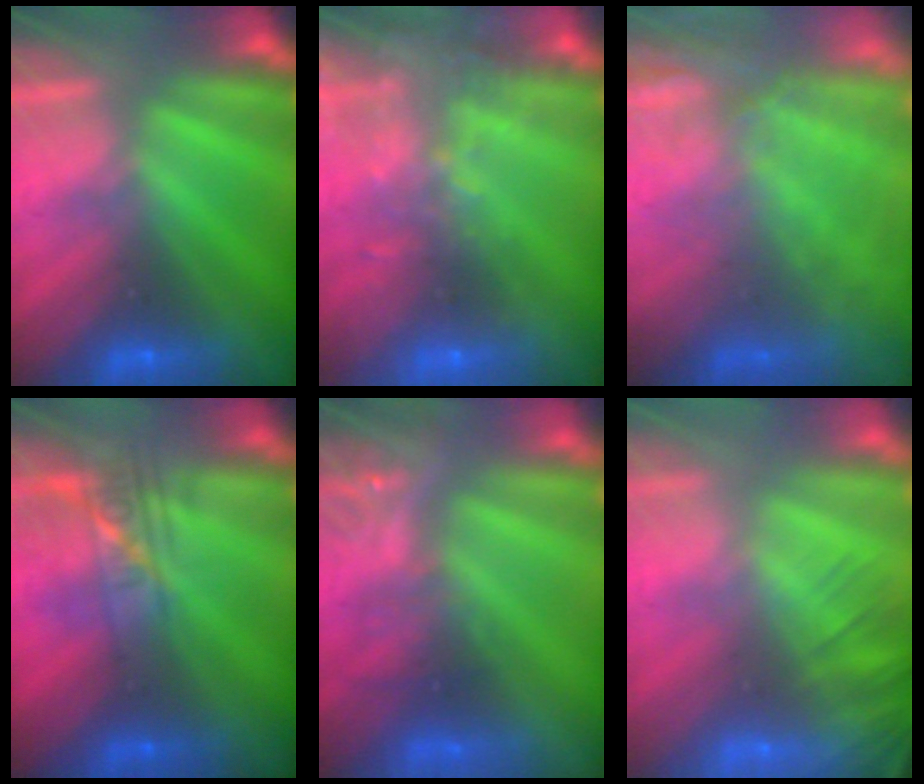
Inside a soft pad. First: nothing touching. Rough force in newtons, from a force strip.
{"total": 8.1}
{"total": 7.7}
{"total": 2.2}
{"total": 4.6}
{"total": 7.6}